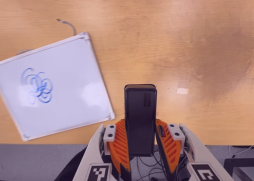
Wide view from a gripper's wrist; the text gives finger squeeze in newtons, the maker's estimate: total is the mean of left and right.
{"total": 4.4, "left": 3.1, "right": 5.7}